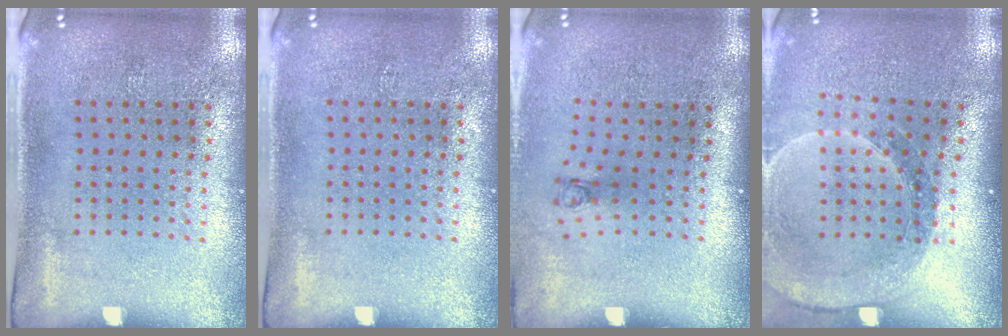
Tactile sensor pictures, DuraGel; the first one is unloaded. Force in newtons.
{"total": 0.0}
{"total": 0.7, "press": 0.3, "slide": 0.7}
{"total": 1.5, "press": 1.5, "slide": 0.1}